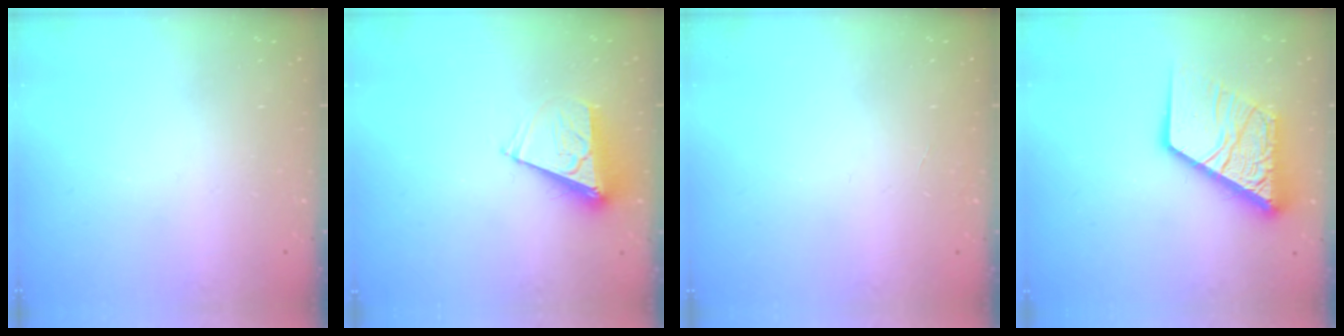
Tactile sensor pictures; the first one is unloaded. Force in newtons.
{"total": 9.5, "press": 9.5, "slide": 0.1}
{"total": 0.0}
{"total": 15.5, "press": 15.4, "slide": 1.9}